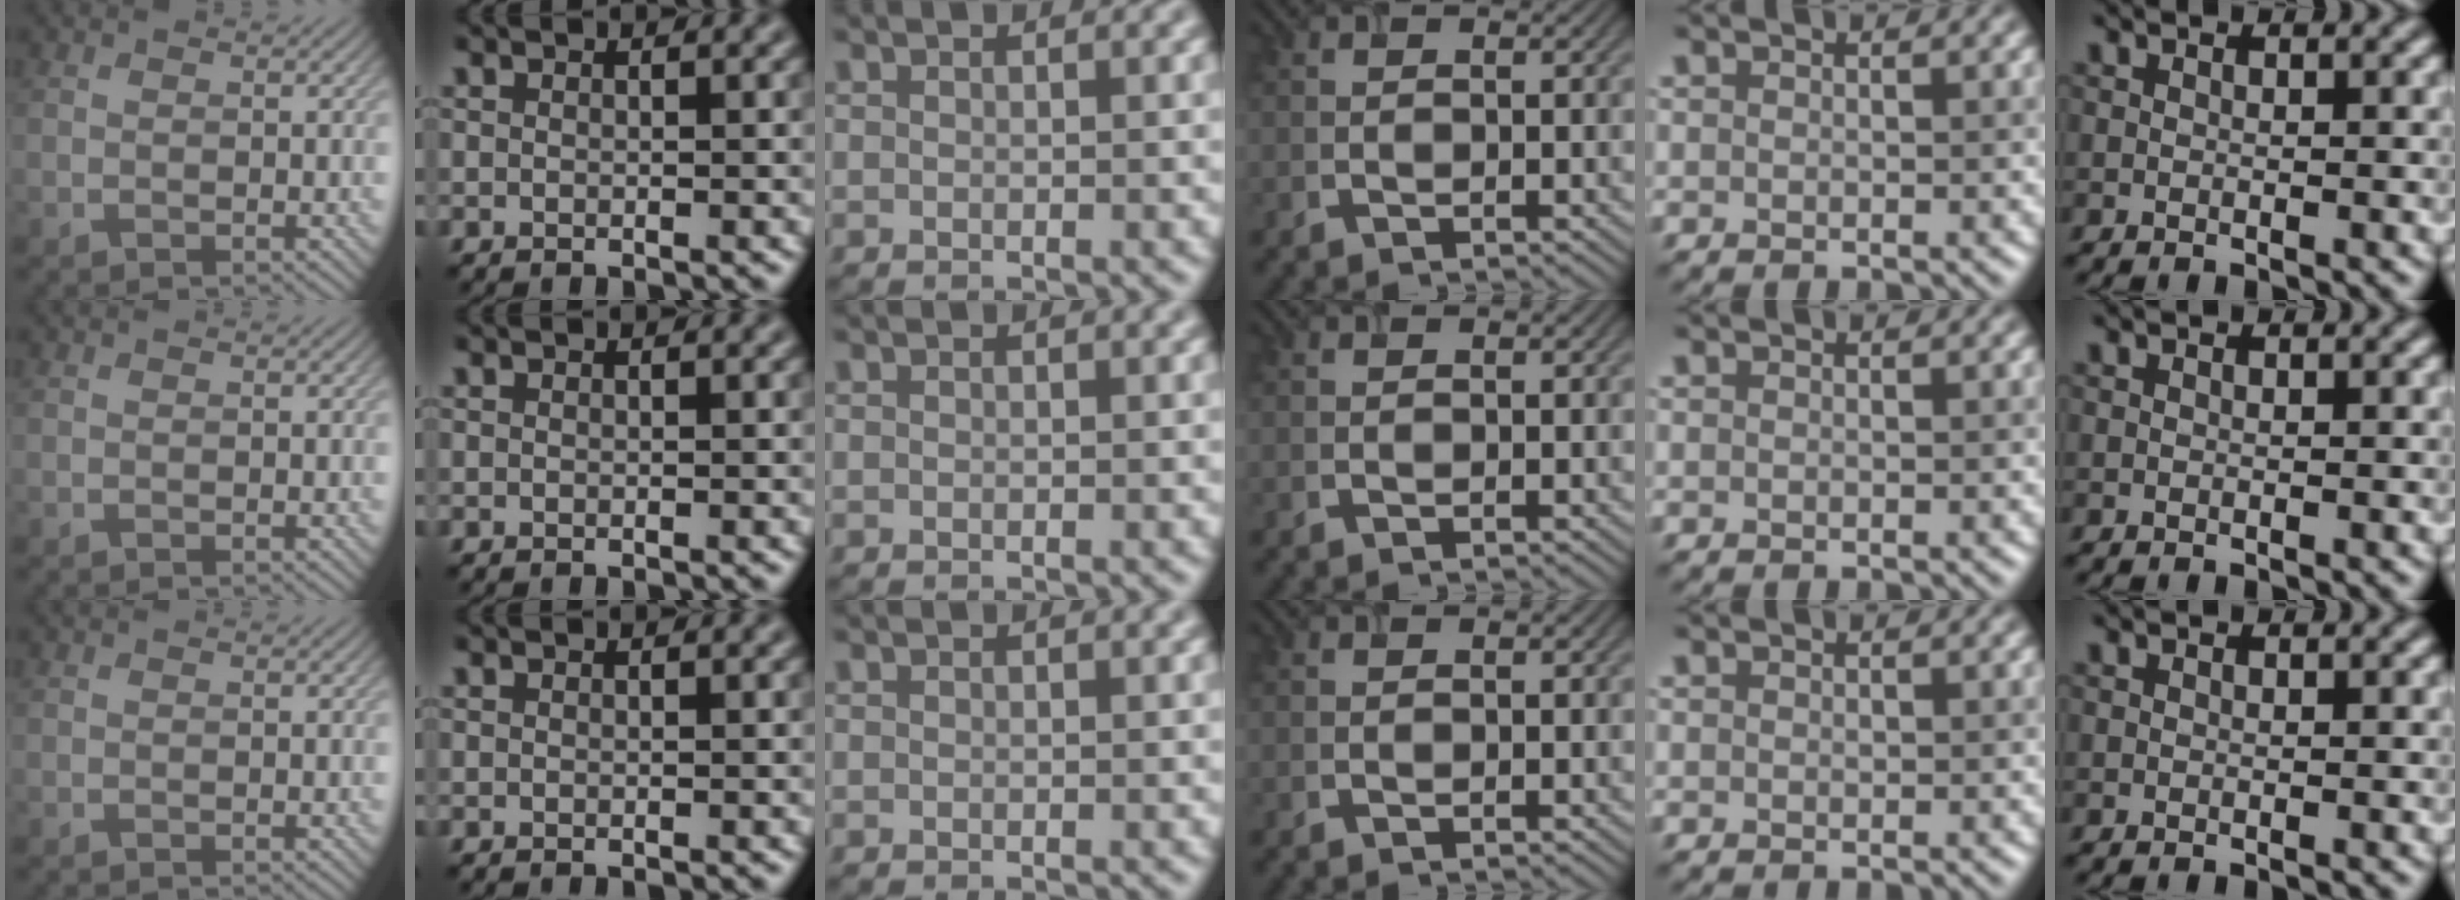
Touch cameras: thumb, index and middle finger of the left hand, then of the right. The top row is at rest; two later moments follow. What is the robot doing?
{"motion": "close", "object": "airpods case & airpods"}